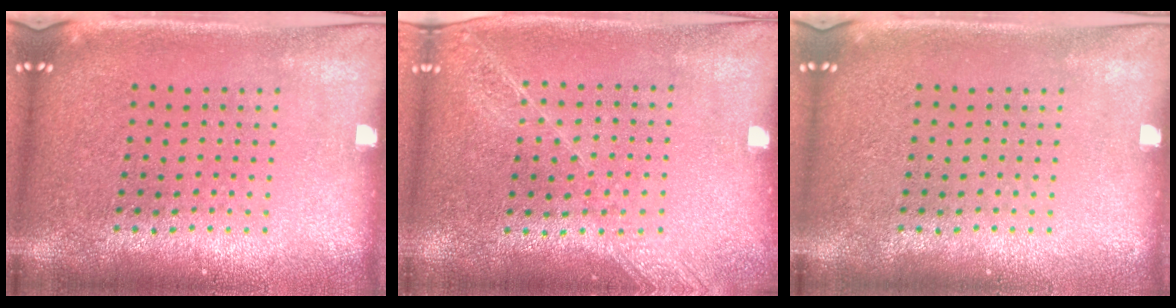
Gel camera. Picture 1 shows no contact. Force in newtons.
{"total": 1.3, "press": 1.3, "slide": 0.4}
{"total": 0.0}